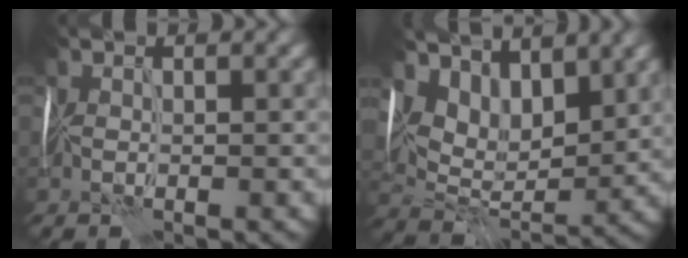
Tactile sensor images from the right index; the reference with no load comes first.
{"total": 5.9, "force": [4.3, 3.0, 2.6], "torque": [-0.050, -0.005, 0.070]}